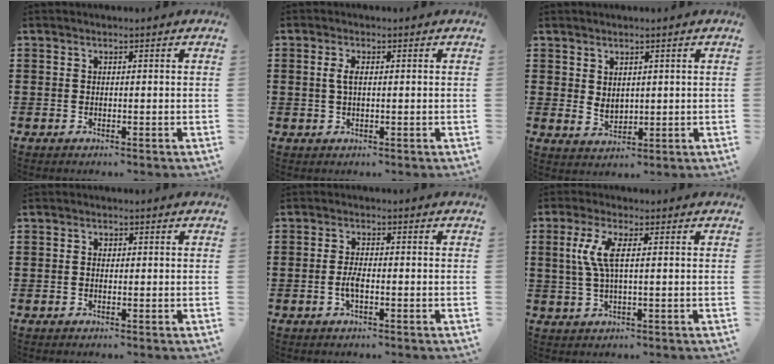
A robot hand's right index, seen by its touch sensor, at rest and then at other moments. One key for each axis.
{"total": 2.1, "fx": 0.2, "fy": 0.8, "fz": 2.0, "tx": -0.046, "ty": 0.001, "tz": -0.002}
{"total": 2.2, "fx": 1.4, "fy": 1.5, "fz": 0.8, "tx": -0.019, "ty": 0.005, "tz": 0.027}
{"total": 0.8, "fx": -0.1, "fy": 0.5, "fz": 0.7, "tx": -0.014, "ty": 0.001, "tz": -0.002}
{"total": 2.7, "fx": -0.8, "fy": 0.8, "fz": 2.4, "tx": -0.052, "ty": 0.000, "tz": -0.017}
{"total": 5.2, "fx": 0.6, "fy": 1.1, "fz": 5.0, "tx": -0.119, "ty": -0.007, "tz": 0.001}